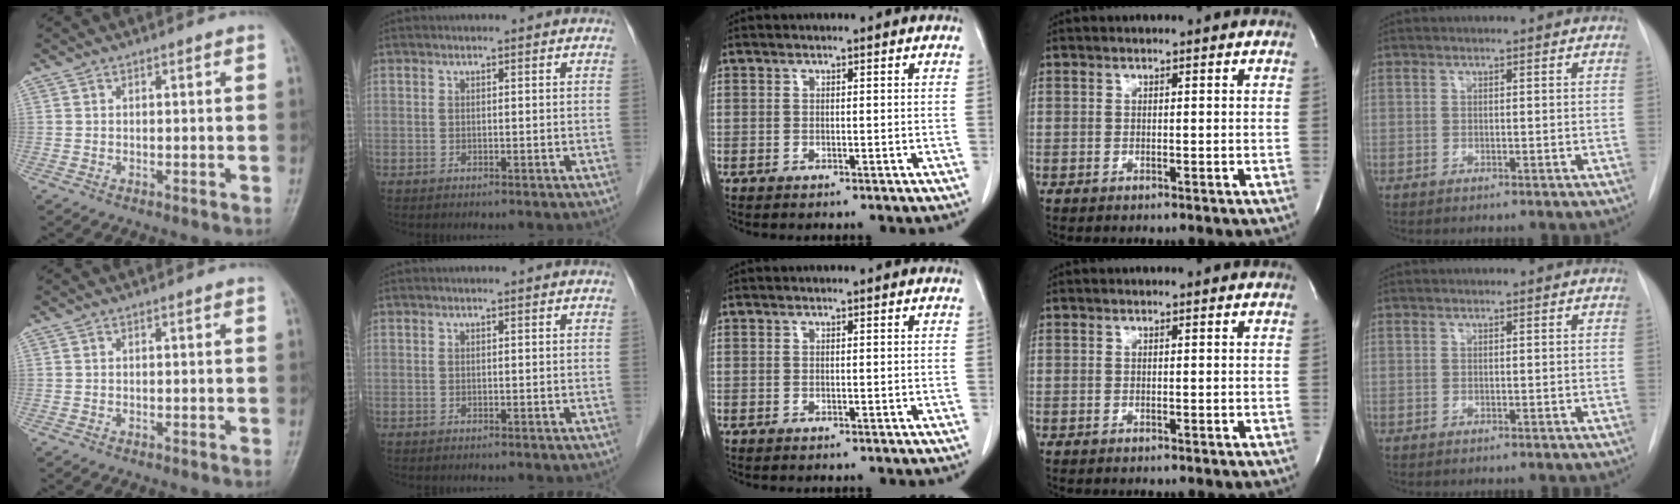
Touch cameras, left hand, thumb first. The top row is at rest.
{}